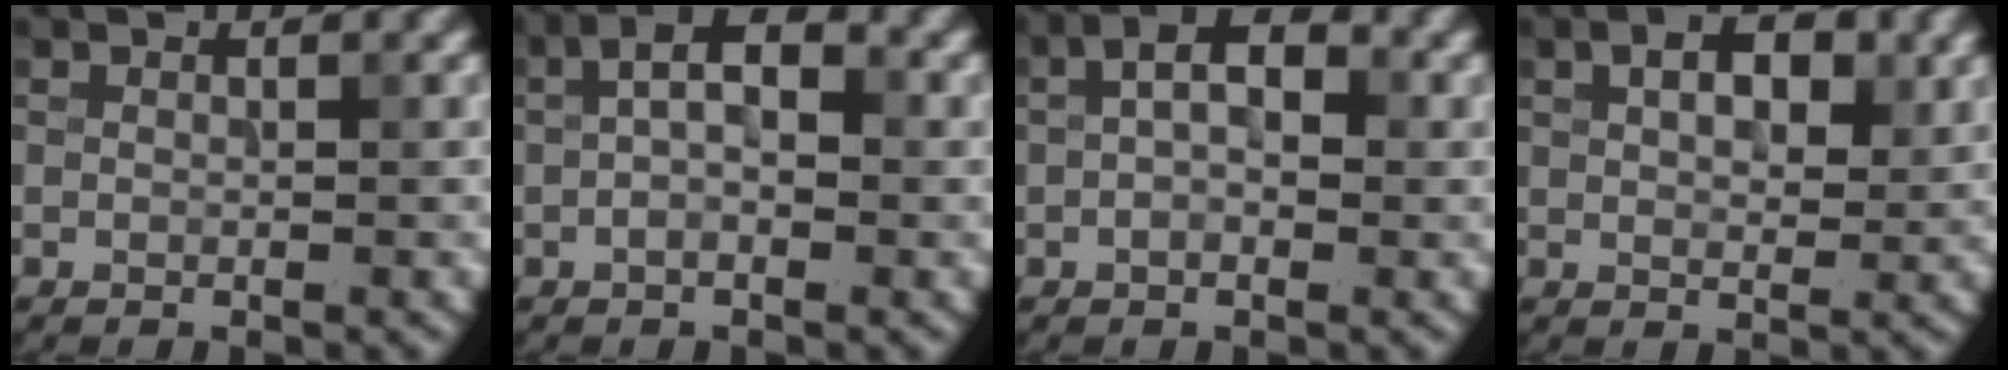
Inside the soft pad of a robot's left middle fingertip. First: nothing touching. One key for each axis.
{"total": 4.1, "fx": 0.0, "fy": 1.8, "fz": 3.7, "tx": -0.066, "ty": 0.012, "tz": -0.009}
{"total": 4.4, "fx": 0.3, "fy": 2.2, "fz": 3.8, "tx": -0.064, "ty": 0.011, "tz": -0.002}
{"total": 3.9, "fx": 1.4, "fy": 2.1, "fz": 3.0, "tx": -0.045, "ty": 0.002, "tz": 0.024}